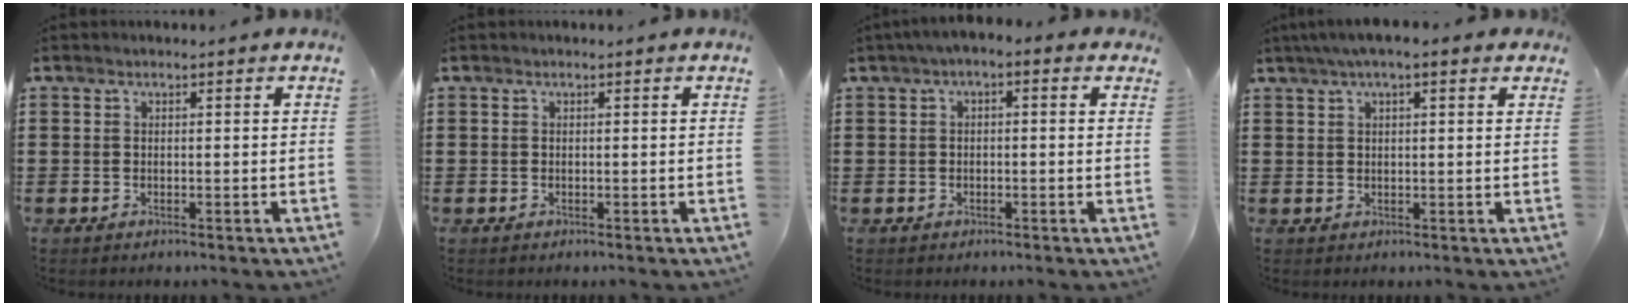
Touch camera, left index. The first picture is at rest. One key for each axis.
{"total": 0.0}
{"total": 1.7, "fx": -0.9, "fy": 0.7, "fz": 1.3, "tx": -0.031, "ty": 0.002, "tz": -0.022}
{"total": 3.5, "fx": 2.1, "fy": 0.6, "fz": 2.8, "tx": -0.057, "ty": 0.008, "tz": 0.037}